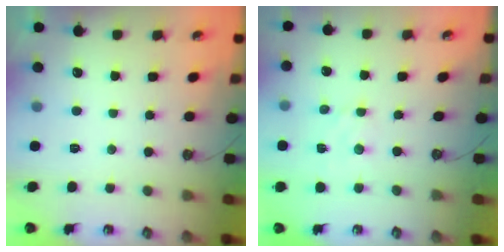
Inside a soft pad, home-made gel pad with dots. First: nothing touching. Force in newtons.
{"total": 2.0, "press": 2.0, "slide": 0.3}